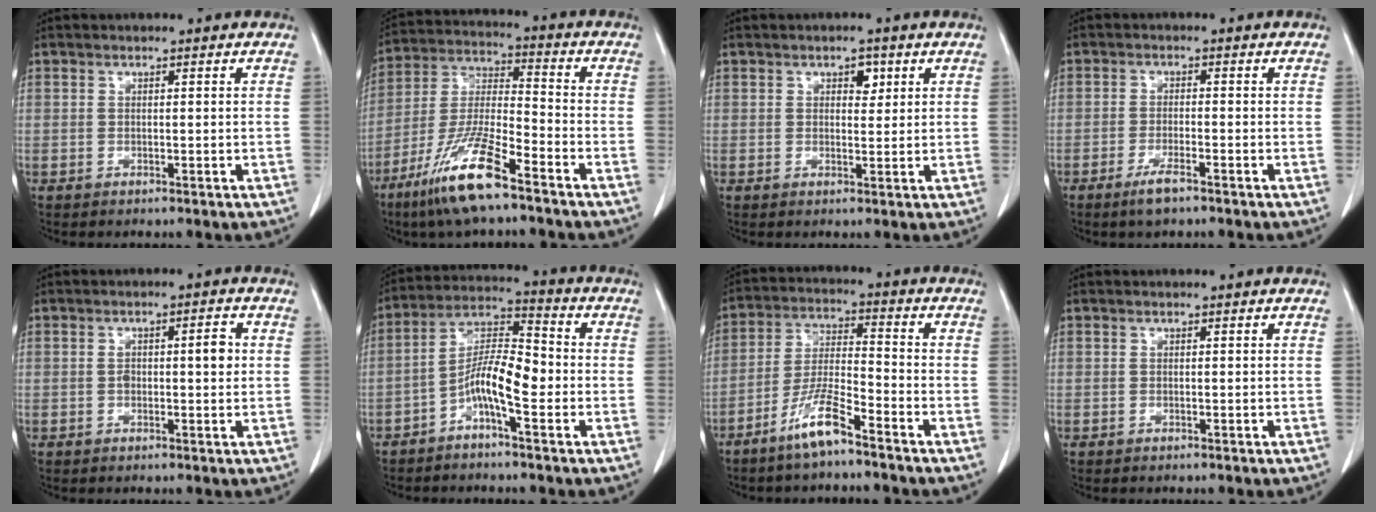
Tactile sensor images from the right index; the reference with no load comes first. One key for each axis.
{"total": 13.4, "fx": -8.6, "fy": 1.3, "fz": 10.2, "tx": -0.216, "ty": -0.031, "tz": -0.167}
{"total": 2.3, "fx": 1.1, "fy": 1.3, "fz": 1.5, "tx": -0.018, "ty": 0.001, "tz": 0.016}
{"total": 3.6, "fx": -2.5, "fy": 0.4, "fz": 2.5, "tx": -0.053, "ty": -0.005, "tz": -0.045}
{"total": 3.9, "fx": 0.4, "fy": 1.3, "fz": 3.6, "tx": -0.063, "ty": 0.012, "tz": 0.008}
{"total": 8.6, "fx": -3.1, "fy": 1.8, "fz": 7.8, "tx": -0.150, "ty": 0.023, "tz": -0.061}
{"total": 8.6, "fx": -6.1, "fy": 0.5, "fz": 6.0, "tx": -0.127, "ty": -0.017, "tz": -0.125}
{"total": 0.0}